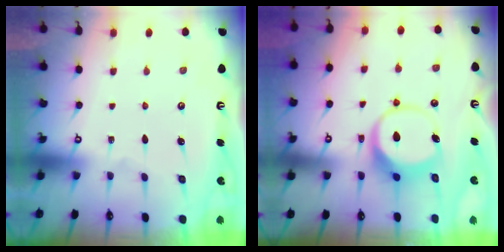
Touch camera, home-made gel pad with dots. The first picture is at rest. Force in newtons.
{"total": 8.6, "press": 8.5, "slide": 1.4}